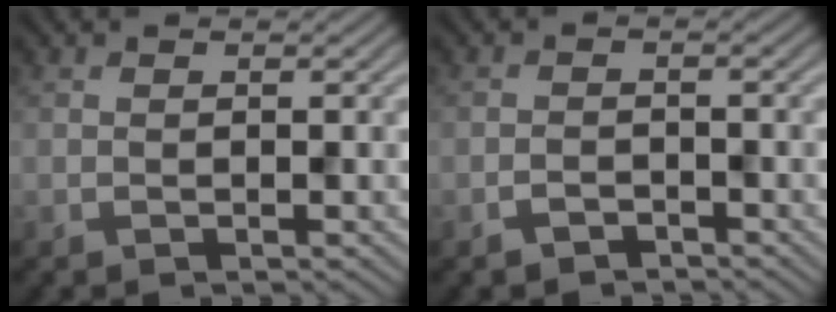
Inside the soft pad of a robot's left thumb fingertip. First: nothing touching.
{"total": 1.5, "force": [-1.4, 0.4, 0.3], "torque": [-0.009, 0.003, -0.028]}